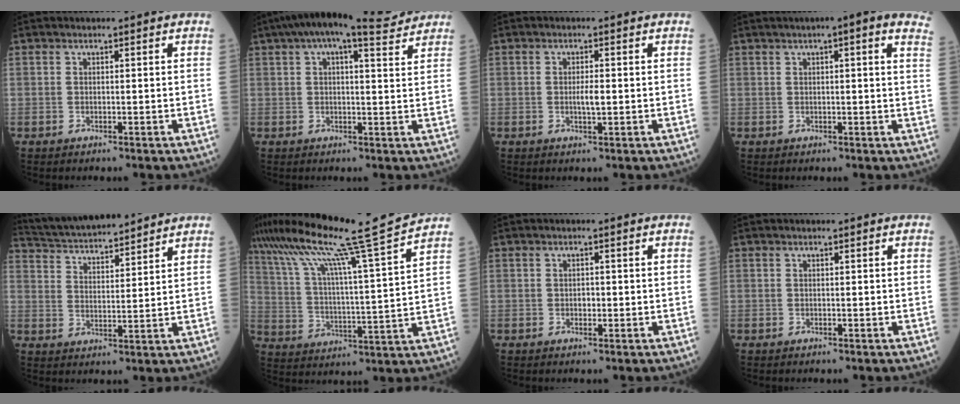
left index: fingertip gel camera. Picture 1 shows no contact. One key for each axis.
{"total": 10.7, "fx": 8.7, "fy": 1.9, "fz": 6.0, "tx": -0.103, "ty": 0.036, "tz": 0.115}
{"total": 2.1, "fx": -0.1, "fy": 0.4, "fz": 2.0, "tx": -0.039, "ty": 0.000, "tz": -0.001}
{"total": 9.6, "fx": 6.1, "fy": 1.3, "fz": 7.2, "tx": -0.082, "ty": 0.020, "tz": 0.056}
{"total": 14.8, "fx": 13.8, "fy": 1.3, "fz": 5.1, "tx": -0.097, "ty": 0.022, "tz": 0.224}
{"total": 20.2, "fx": 16.6, "fy": -2.9, "fz": 11.1, "tx": -0.206, "ty": -0.016, "tz": 0.261}
{"total": 1.1, "fx": -0.1, "fy": 0.7, "fz": 0.8, "tx": -0.013, "ty": 0.002, "tz": -0.002}
{"total": 0.0}